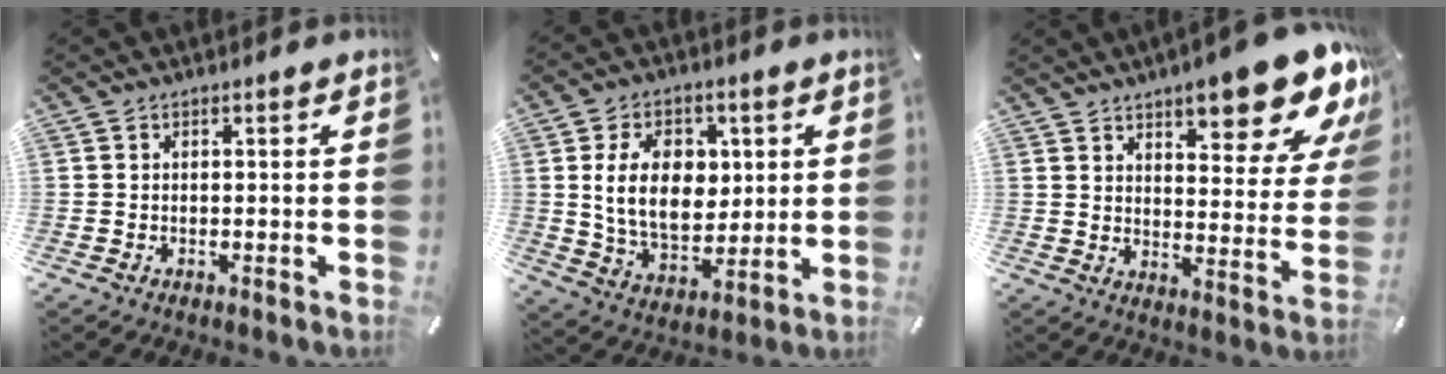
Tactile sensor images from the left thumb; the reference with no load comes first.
{"total": 14.4, "force": [2.6, 10.1, 9.9], "torque": [-0.193, 0.007, 0.045]}
{"total": 16.2, "force": [11.5, 5.4, 10.1], "torque": [-0.128, -0.082, 0.188]}